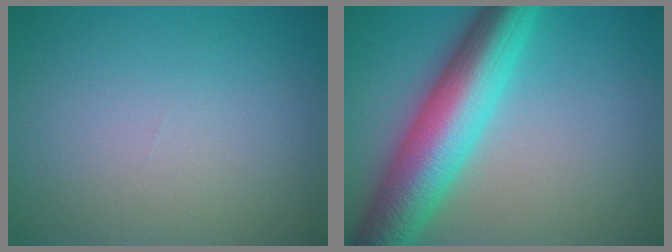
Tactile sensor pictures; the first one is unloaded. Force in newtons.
{"total": 10.0, "press": 10.0, "slide": 0.2}